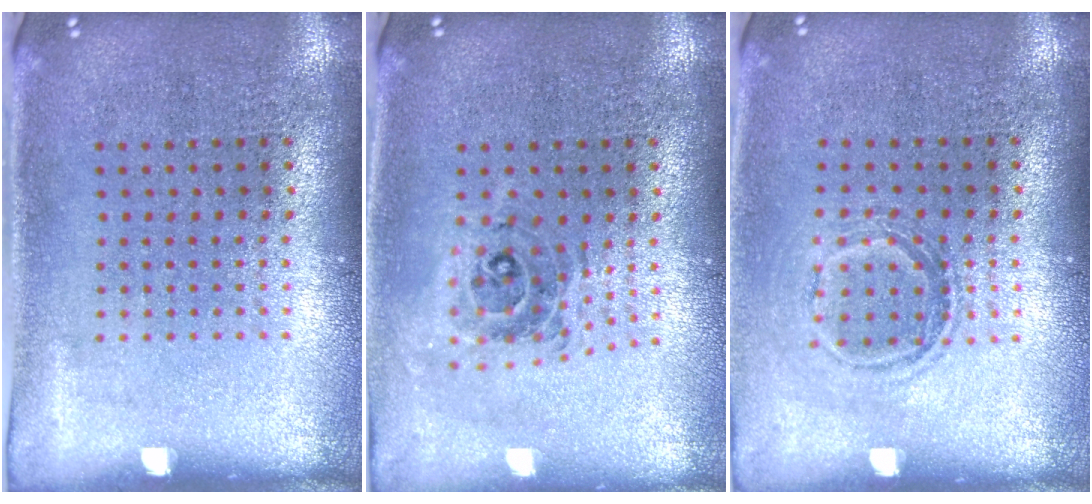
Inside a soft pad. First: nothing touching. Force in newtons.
{"total": 0.7, "press": 0.6, "slide": 0.1}
{"total": 1.1, "press": 1.0, "slide": 0.6}